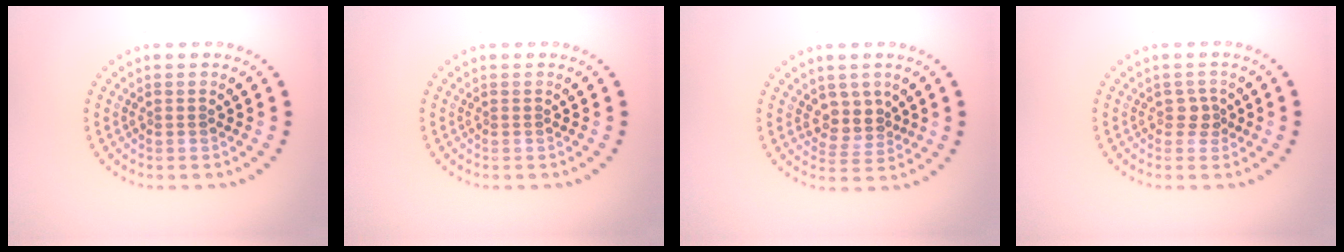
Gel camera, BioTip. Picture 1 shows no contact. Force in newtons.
{"total": 0.0}
{"total": 2.8, "press": 2.2, "slide": 1.6}
{"total": 1.5, "press": 1.2, "slide": 0.8}